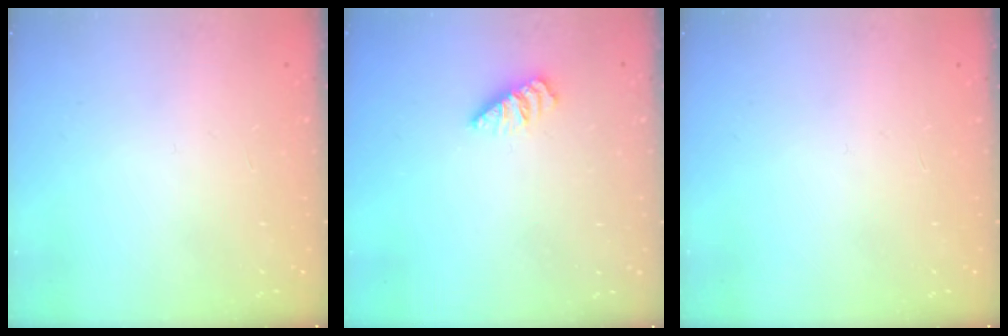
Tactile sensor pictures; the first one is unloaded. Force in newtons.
{"total": 0.0}
{"total": 0.0}